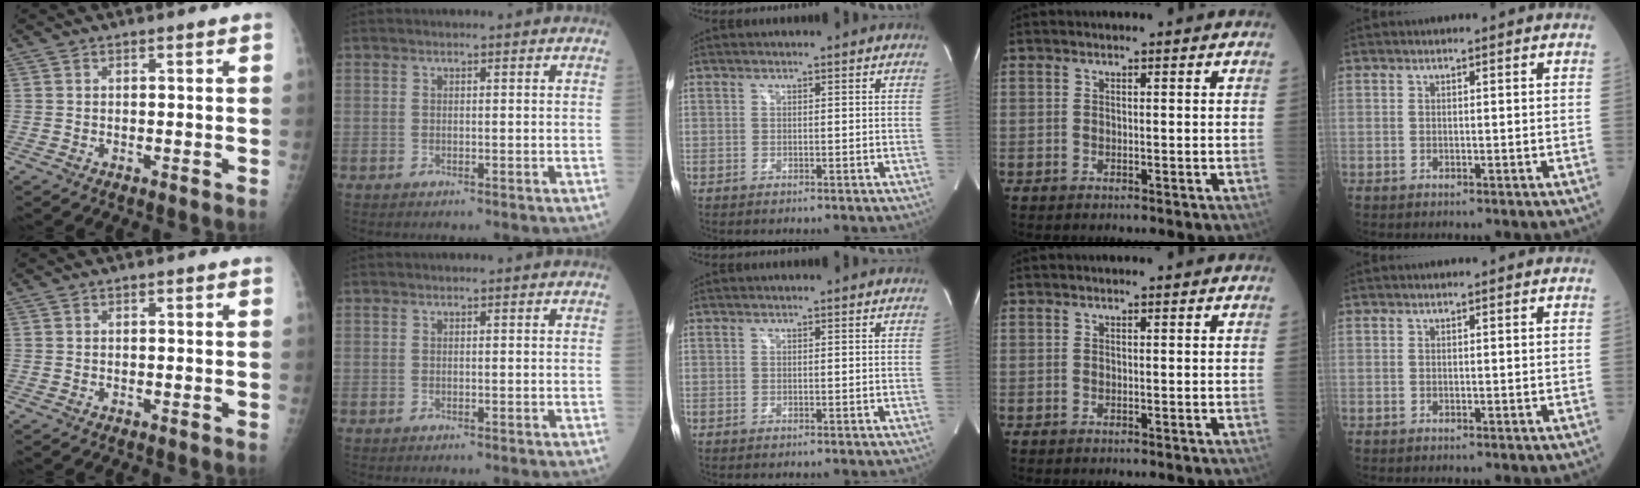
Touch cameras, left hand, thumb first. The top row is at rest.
{}